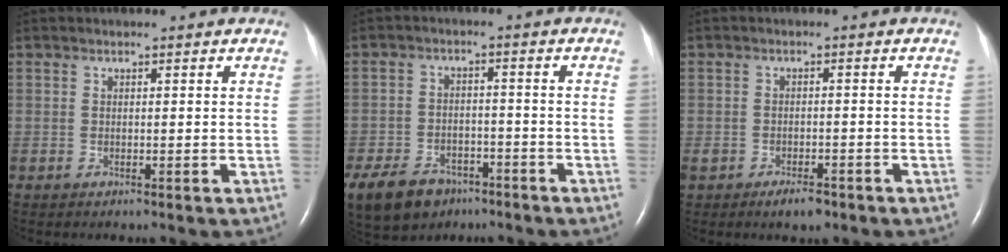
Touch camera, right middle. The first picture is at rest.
{"total": 12.2, "force": [-8.0, 7.6, 5.2], "torque": [-0.127, -0.005, -0.128]}
{"total": 4.4, "force": [-3.1, 2.2, 2.3], "torque": [-0.044, -0.002, -0.046]}